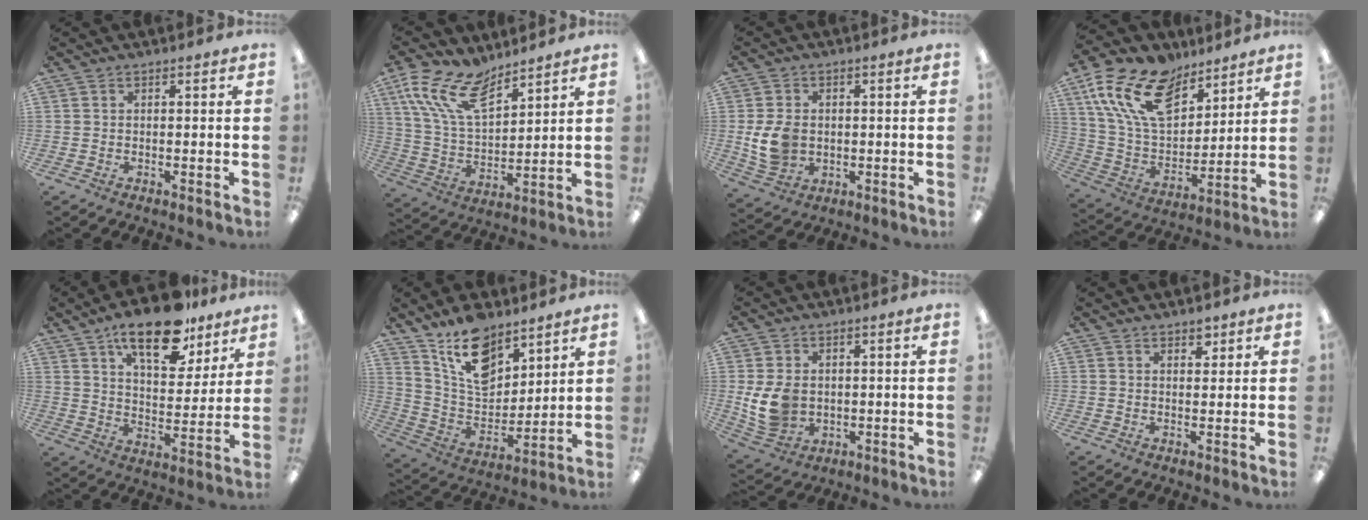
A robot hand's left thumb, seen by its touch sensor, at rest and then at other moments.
{"total": 15.2, "force": [9.9, 7.2, 8.9], "torque": [-0.213, -0.034, 0.186]}
{"total": 8.3, "force": [-0.2, 6.4, 5.2], "torque": [-0.111, 0.008, -0.001]}
{"total": 20.2, "force": [11.8, 11.7, 11.4], "torque": [-0.243, -0.051, 0.219]}
{"total": 17.6, "force": [12.4, 7.4, 10.2], "torque": [-0.151, -0.064, 0.207]}
{"total": 15.3, "force": [10.8, 8.0, 7.4], "torque": [-0.140, -0.058, 0.200]}
{"total": 9.1, "force": [0.2, 7.2, 5.5], "torque": [-0.125, 0.003, 0.004]}
{"total": 2.6, "force": [2.0, 1.4, 0.9], "torque": [0.005, -0.011, 0.032]}